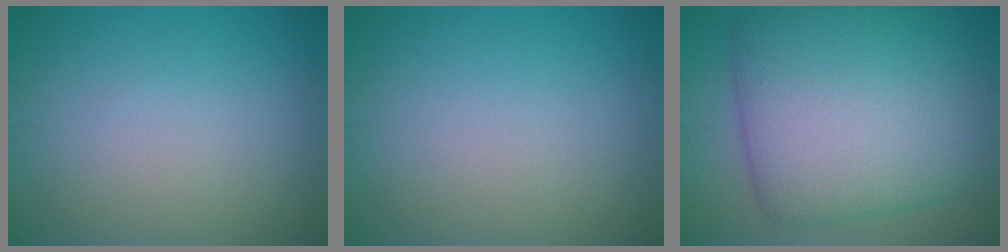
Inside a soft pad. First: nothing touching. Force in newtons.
{"total": 0.0}
{"total": 12.5, "press": 12.5, "slide": 0.3}